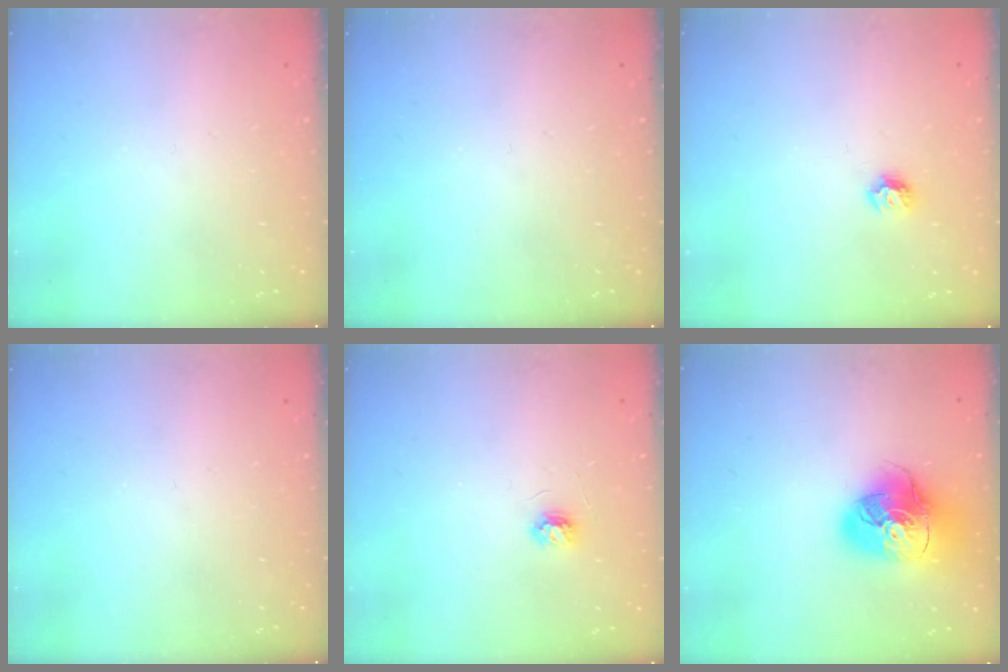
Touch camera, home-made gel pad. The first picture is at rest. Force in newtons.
{"total": 0.0}
{"total": 4.7, "press": 4.7, "slide": 0.5}
{"total": 0.0}
{"total": 3.3, "press": 3.3, "slide": 0.4}
{"total": 17.8, "press": 17.6, "slide": 2.6}